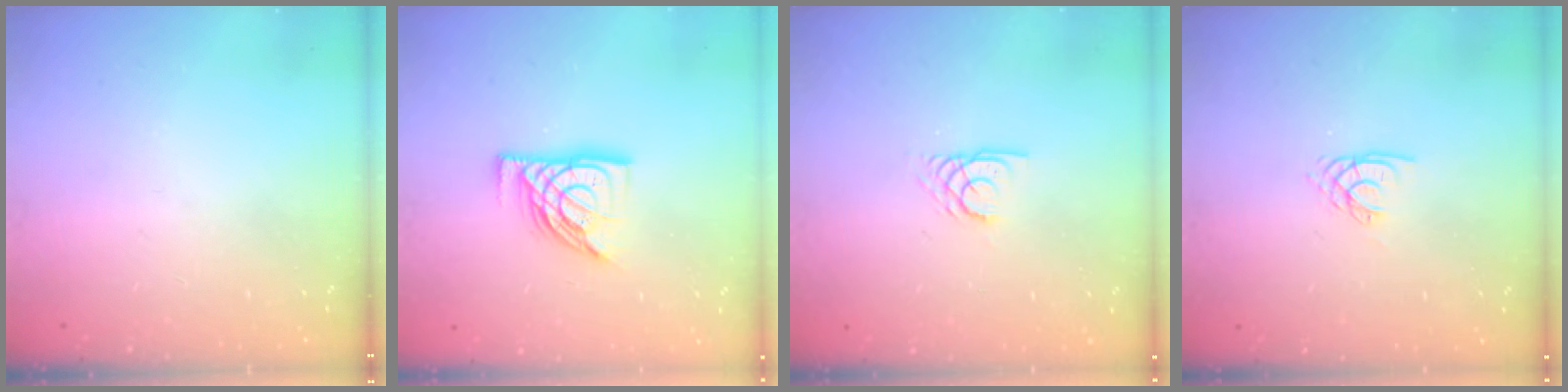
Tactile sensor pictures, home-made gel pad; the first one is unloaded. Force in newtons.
{"total": 11.3, "press": 11.3, "slide": 1.3}
{"total": 2.7, "press": 2.7, "slide": 0.1}
{"total": 2.1, "press": 2.1, "slide": 0.3}